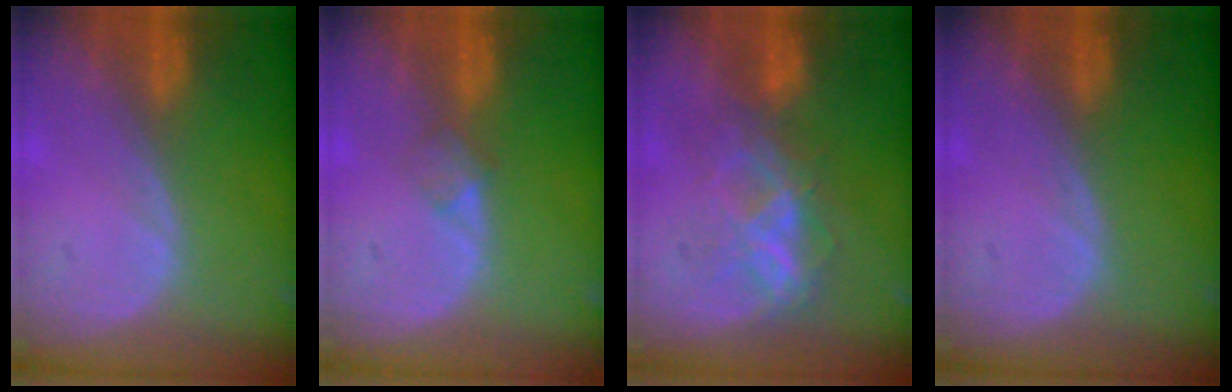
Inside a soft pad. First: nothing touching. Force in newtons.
{"total": 1.8, "press": 1.8, "slide": 0.2}
{"total": 6.8, "press": 6.1, "slide": 3.1}
{"total": 0.0}